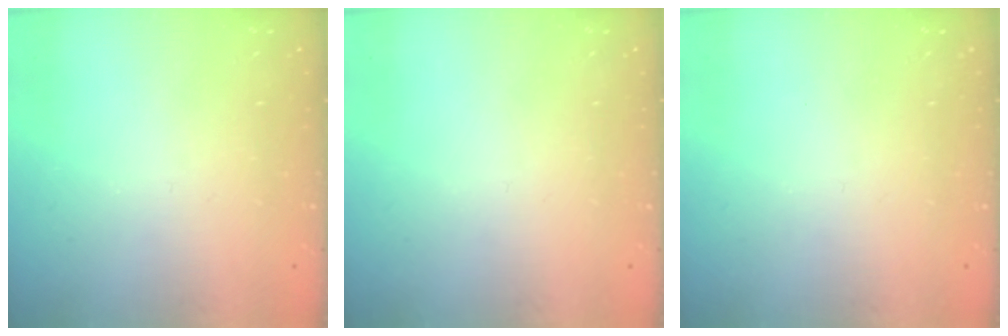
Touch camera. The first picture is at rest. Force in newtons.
{"total": 0.0}
{"total": 0.0}